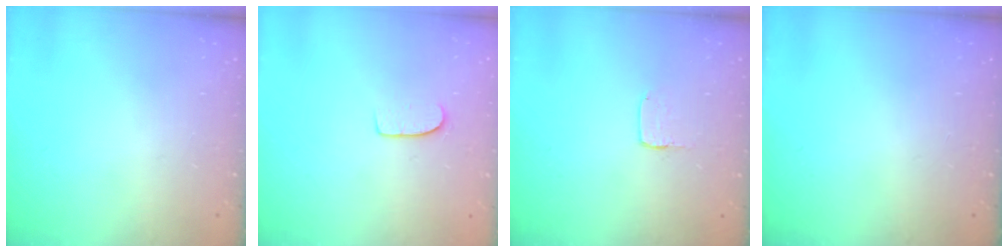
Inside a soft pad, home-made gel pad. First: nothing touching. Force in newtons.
{"total": 7.0, "press": 7.0, "slide": 0.4}
{"total": 1.7, "press": 1.6, "slide": 0.1}
{"total": 0.0}